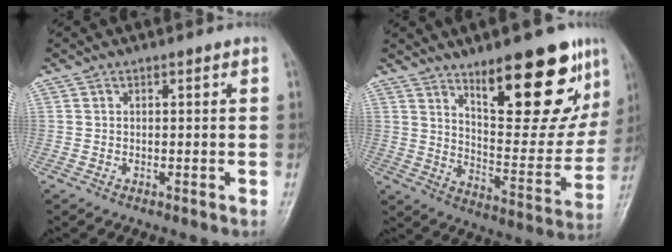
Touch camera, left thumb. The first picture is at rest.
{"total": 21.4, "force": [12.2, 7.6, 15.8], "torque": [-0.171, -0.071, 0.190]}